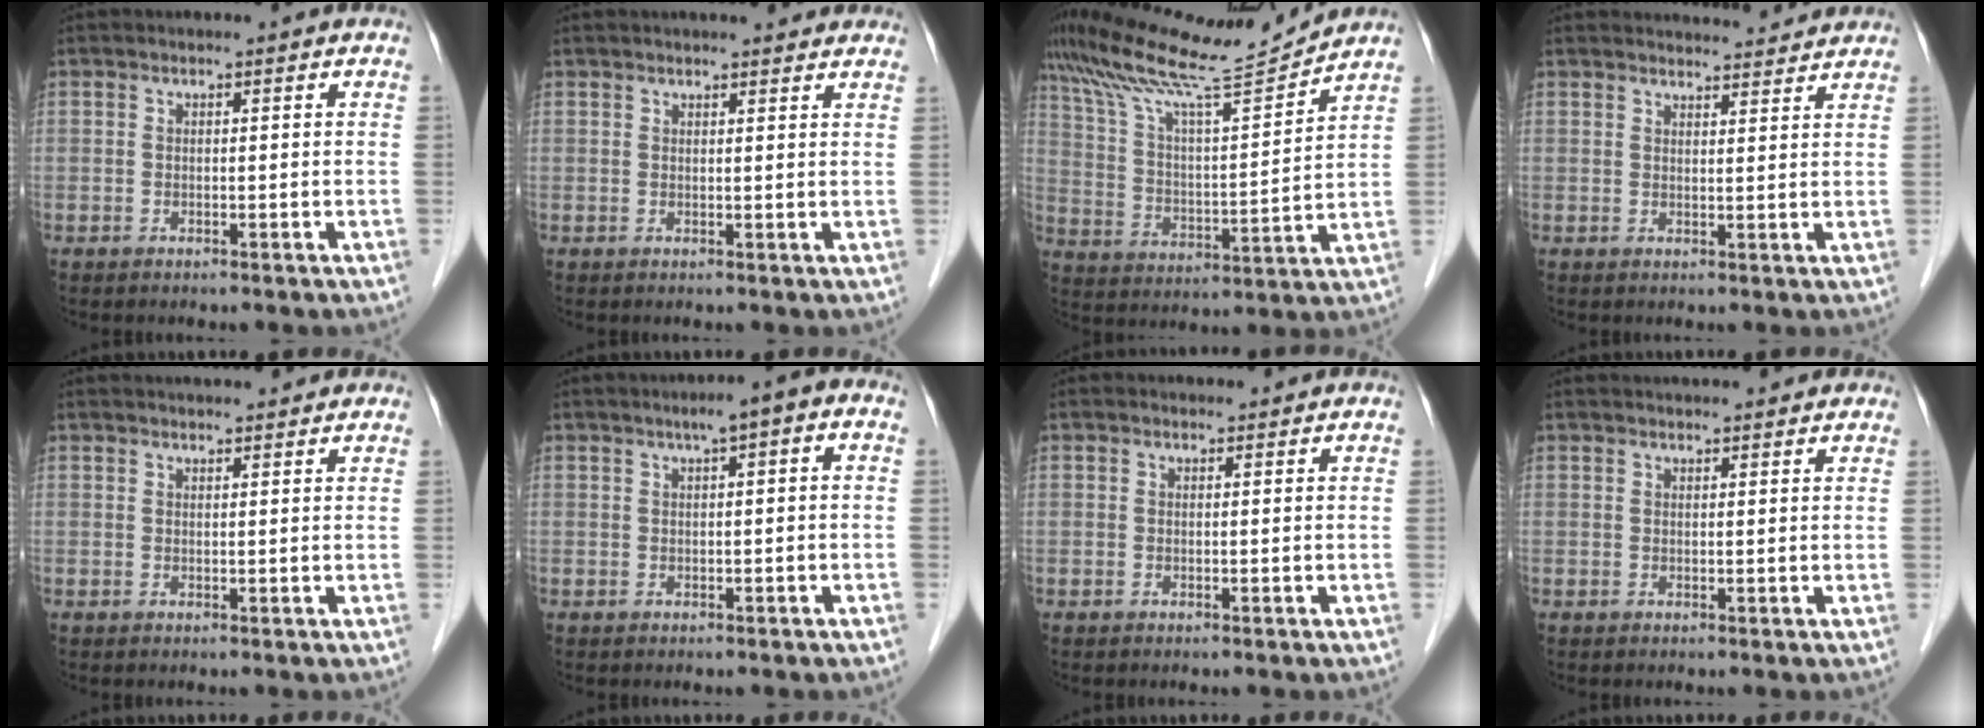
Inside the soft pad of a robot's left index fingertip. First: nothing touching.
{"total": 7.1, "force": [6.3, 1.3, 3.0], "torque": [-0.035, 0.019, 0.072]}
{"total": 15.4, "force": [14.1, -0.6, 6.2], "torque": [-0.124, -0.004, 0.241]}
{"total": 7.7, "force": [7.6, 0.8, 1.1], "torque": [-0.008, 0.011, 0.085]}
{"total": 8.0, "force": [7.3, 1.4, 3.1], "torque": [-0.039, 0.028, 0.091]}
{"total": 3.8, "force": [1.4, 0.7, 3.5], "torque": [-0.049, 0.017, 0.015]}
{"total": 1.4, "force": [1.3, 0.4, 0.1], "torque": [-0.008, 0.010, 0.018]}
{"total": 8.4, "force": [7.6, 1.7, 3.2], "torque": [-0.040, 0.029, 0.092]}